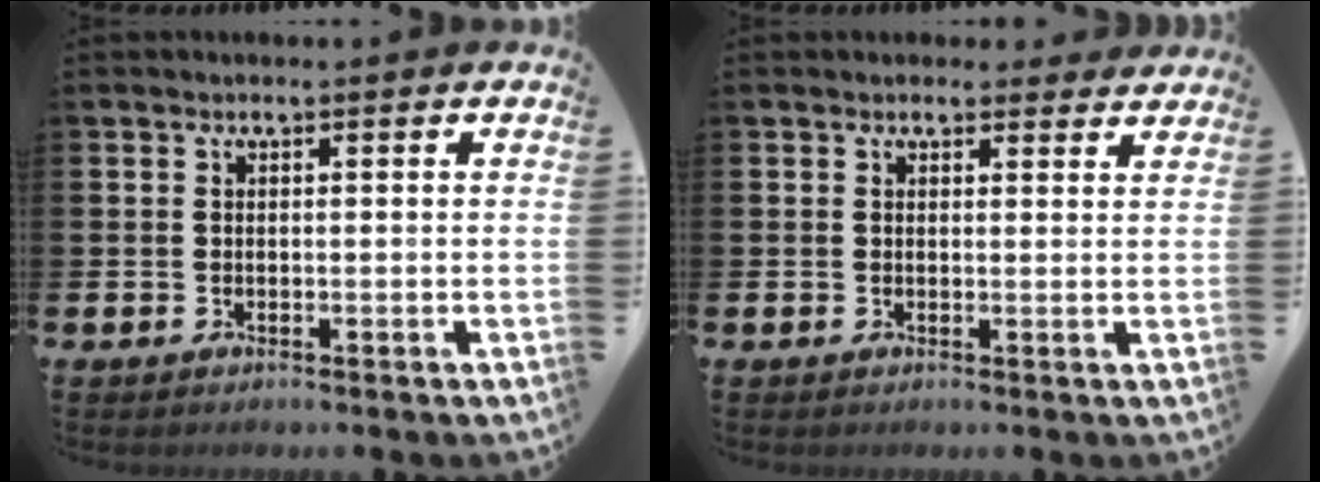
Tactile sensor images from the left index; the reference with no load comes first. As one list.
[{"total": 1.7, "force": [1.5, 0.6, 0.0], "torque": [0.012, -0.004, 0.025]}]